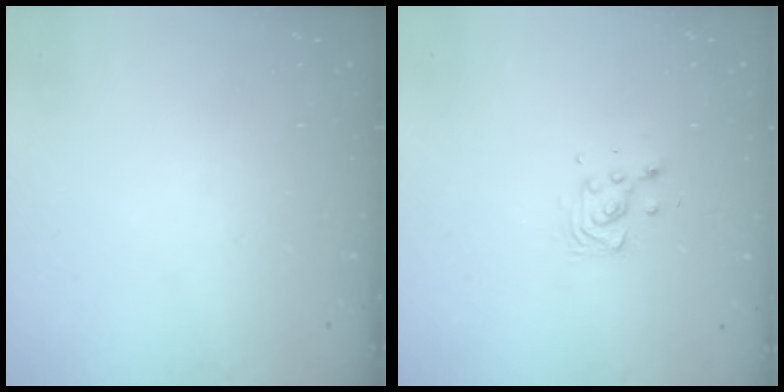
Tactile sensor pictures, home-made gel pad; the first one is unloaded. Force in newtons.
{"total": 7.3, "press": 7.1, "slide": 2.0}